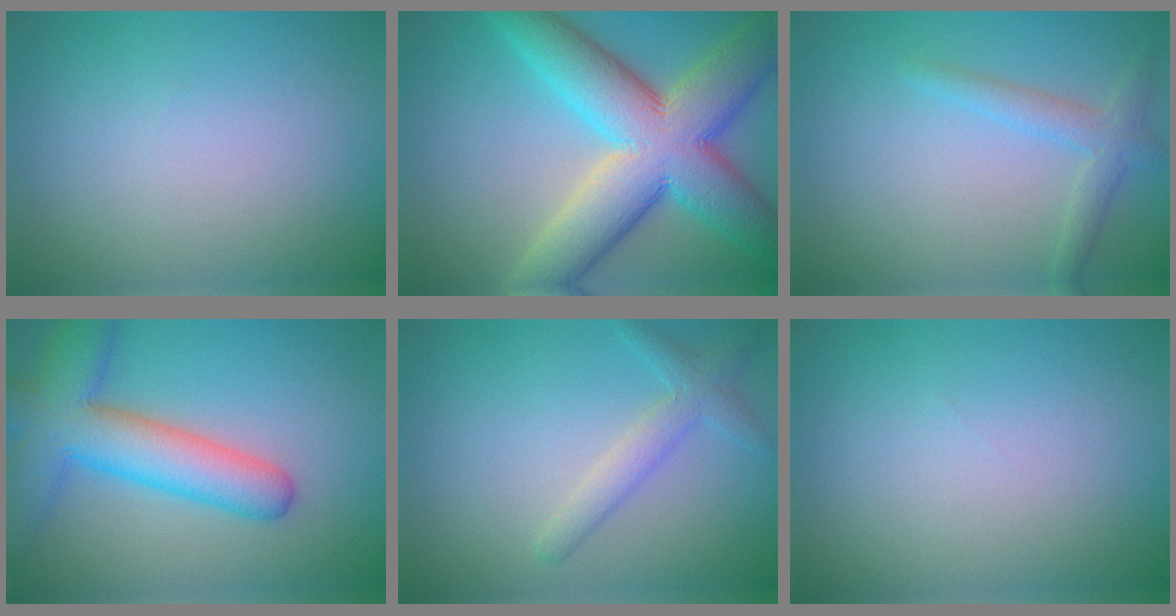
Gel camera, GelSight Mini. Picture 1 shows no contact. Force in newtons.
{"total": 13.2, "press": 13.2, "slide": 0.4}
{"total": 2.3, "press": 2.3, "slide": 0.2}
{"total": 8.4, "press": 8.4, "slide": 0.4}
{"total": 2.5, "press": 2.5, "slide": 0.2}
{"total": 0.0}